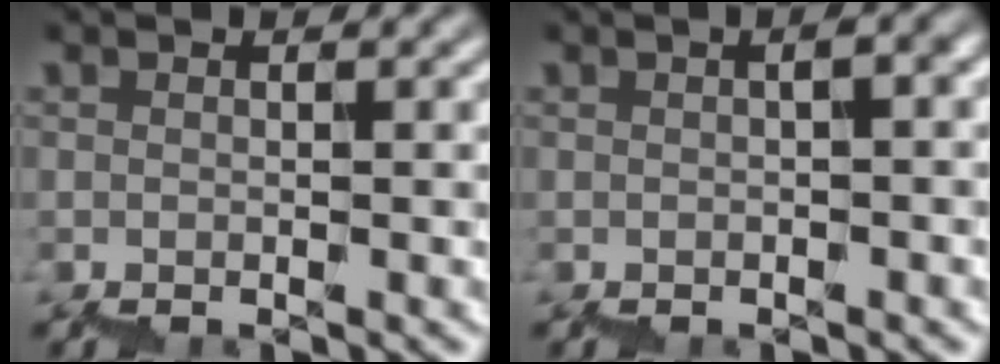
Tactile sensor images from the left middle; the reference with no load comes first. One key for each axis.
{"total": 2.3, "fx": -0.6, "fy": 0.8, "fz": 2.1, "tx": -0.019, "ty": 0.010, "tz": 0.001}